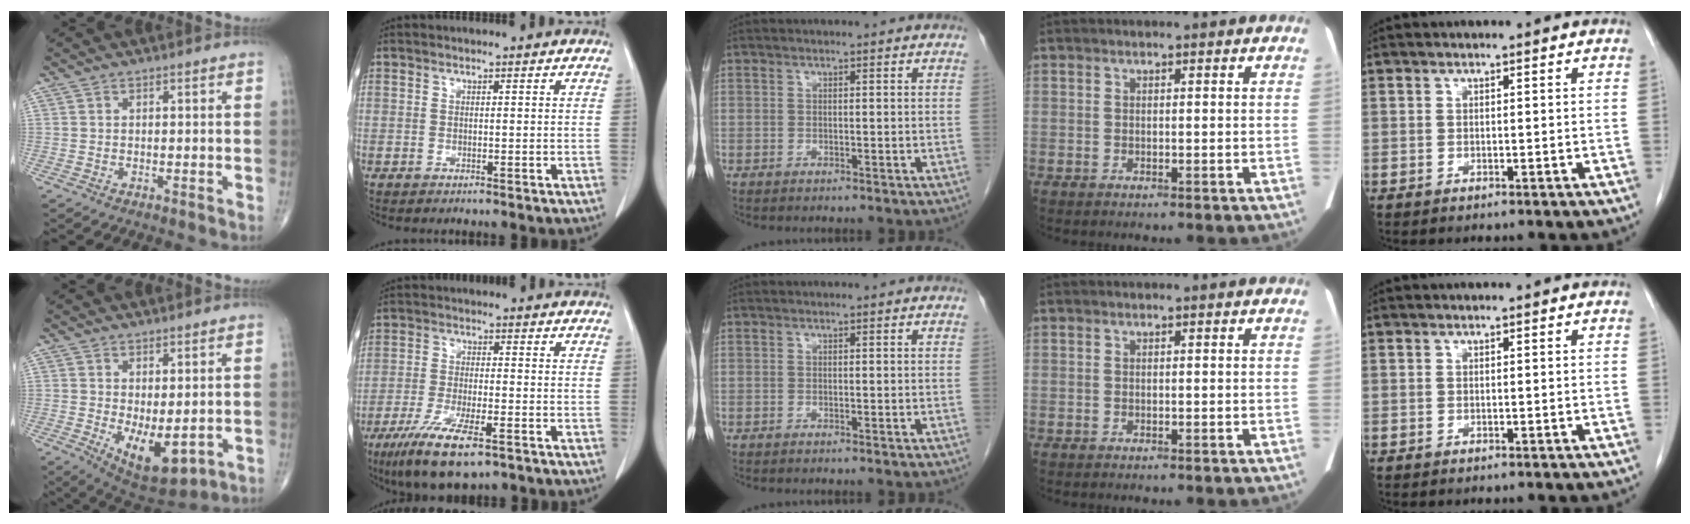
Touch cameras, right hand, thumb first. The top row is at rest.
{"thumb": {"total": 9.8, "force": [-1.6, 4.6, 8.6], "torque": [-0.120, -0.018, -0.004]}, "index": {"total": 10.6, "force": [-6.5, 2.3, 8.0], "torque": [-0.149, -0.022, -0.108]}}